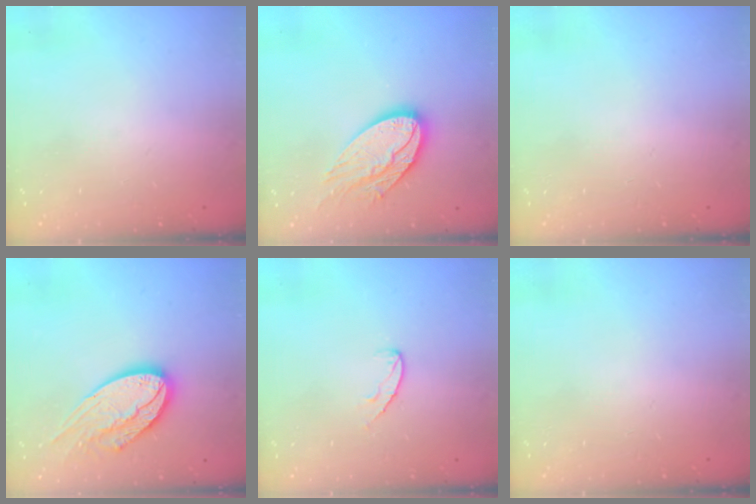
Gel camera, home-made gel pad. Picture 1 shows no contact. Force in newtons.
{"total": 16.2, "press": 16.1, "slide": 1.2}
{"total": 0.0}
{"total": 18.4, "press": 18.3, "slide": 1.6}
{"total": 5.8, "press": 5.8, "slide": 0.6}
{"total": 0.0}